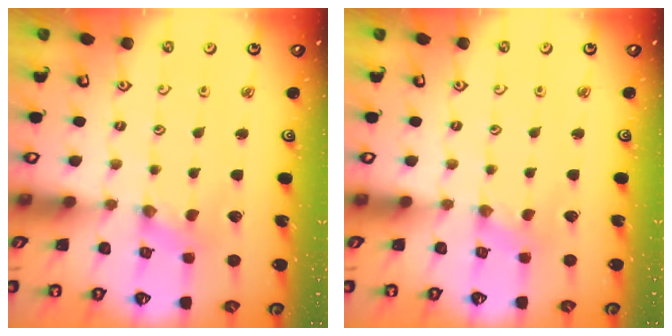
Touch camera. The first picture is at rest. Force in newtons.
{"total": 0.0}